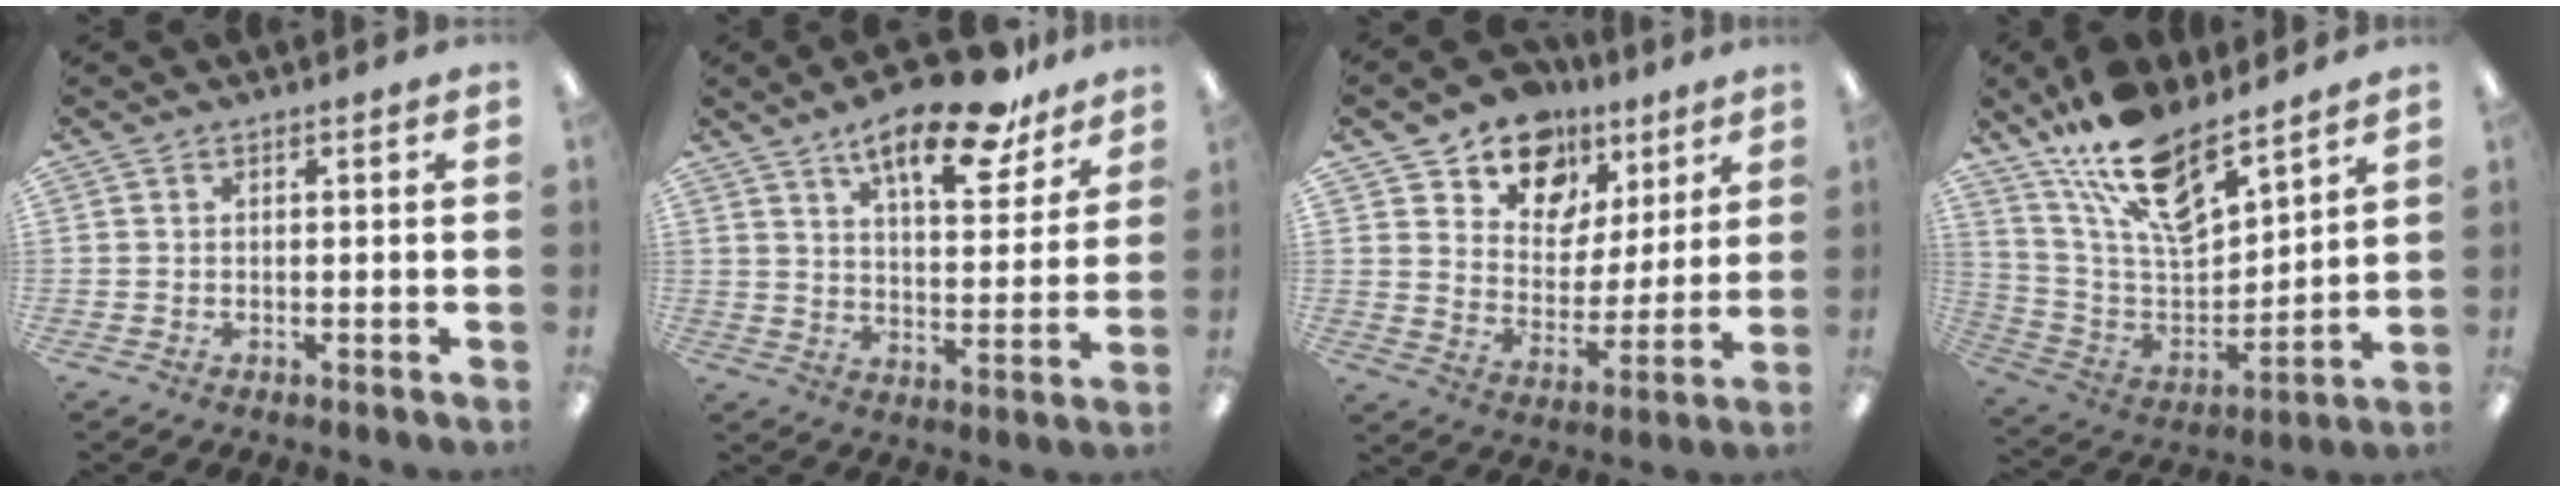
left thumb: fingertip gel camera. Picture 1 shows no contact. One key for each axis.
{"total": 16.6, "fx": 11.7, "fy": 5.5, "fz": 10.4, "tx": -0.158, "ty": -0.062, "tz": 0.192}
{"total": 14.4, "fx": 10.0, "fy": 9.7, "fz": 3.9, "tx": -0.064, "ty": -0.065, "tz": 0.189}
{"total": 17.9, "fx": 13.6, "fy": 6.8, "fz": 9.4, "tx": -0.184, "ty": -0.081, "tz": 0.246}